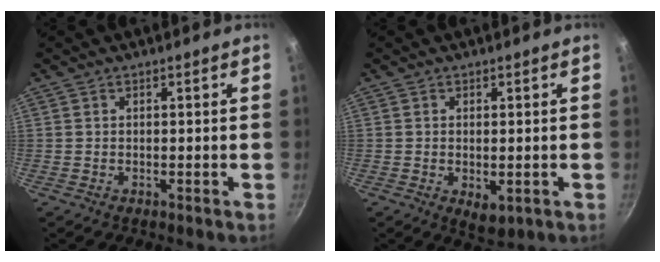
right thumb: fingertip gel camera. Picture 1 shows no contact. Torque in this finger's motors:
{"motor_torque": [-0.33, 0.26, 0.17, 0.38, 0.00]}